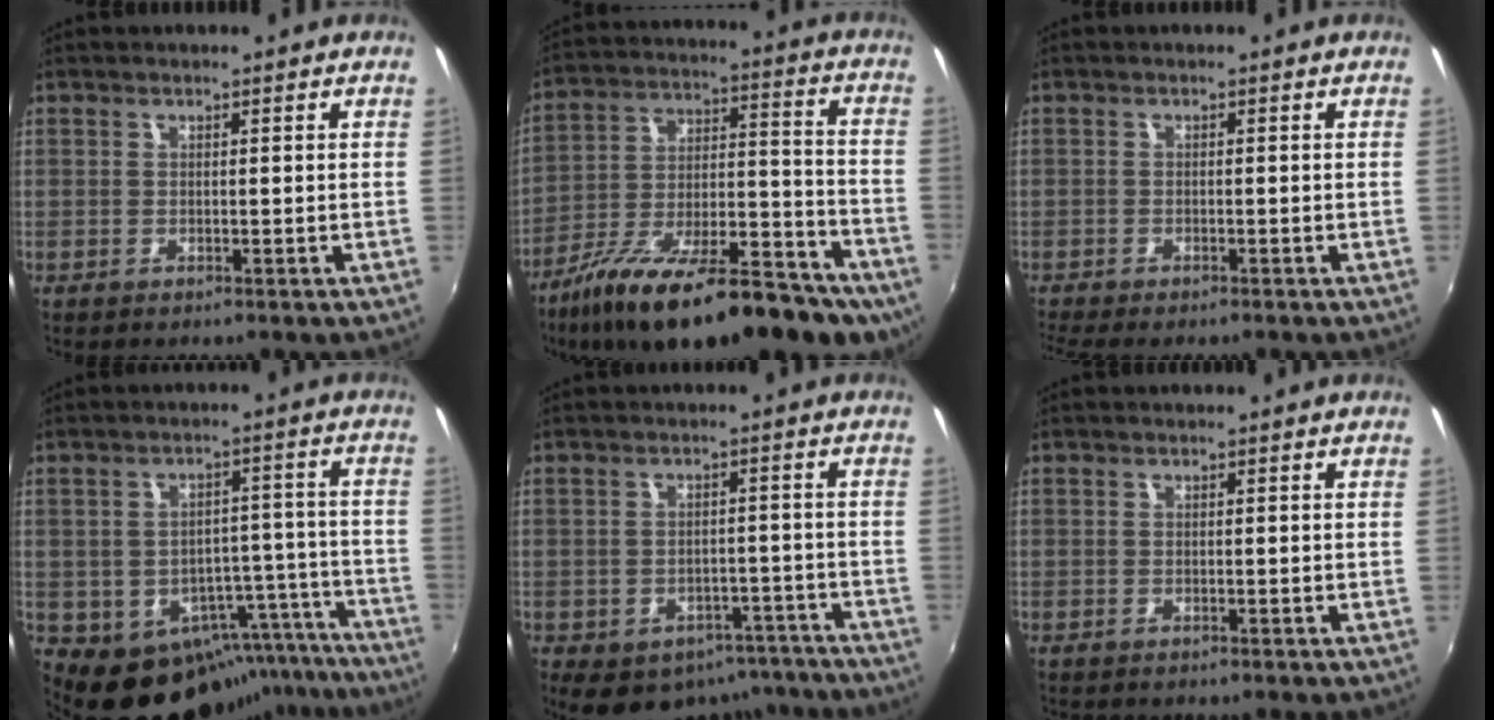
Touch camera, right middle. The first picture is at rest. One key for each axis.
{"total": 28.2, "fx": -18.0, "fy": 9.8, "fz": 19.4, "tx": -0.305, "ty": -0.030, "tz": -0.268}
{"total": 4.7, "fx": -4.1, "fy": 0.7, "fz": 2.3, "tx": -0.059, "ty": -0.028, "tz": -0.072}
{"total": 16.5, "fx": -12.2, "fy": 9.9, "fz": 4.9, "tx": -0.076, "ty": 0.039, "tz": -0.127}
{"total": 12.8, "fx": -8.8, "fy": 8.0, "fz": 4.9, "tx": -0.098, "ty": 0.003, "tz": -0.091}
{"total": 0.5, "fx": -0.5, "fy": 0.2, "fz": 0.1, "tx": -0.002, "ty": -0.004, "tz": -0.010}